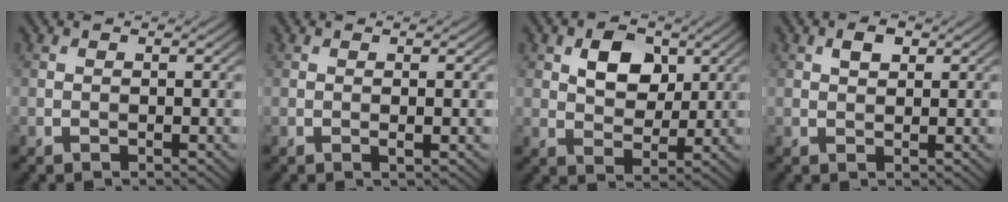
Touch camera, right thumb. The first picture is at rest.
{"total": 0.7, "force": [0.0, 0.0, 0.7], "torque": [-0.017, -0.001, -0.001]}
{"total": 6.4, "force": [2.4, 4.3, 4.1], "torque": [-0.073, -0.001, 0.035]}
{"total": 2.0, "force": [0.9, 1.1, 1.4], "torque": [-0.023, 0.004, 0.015]}